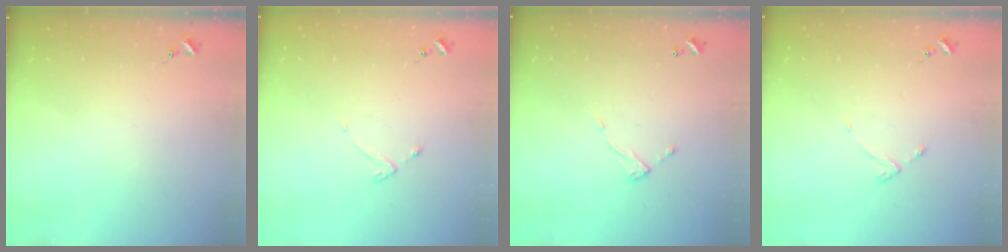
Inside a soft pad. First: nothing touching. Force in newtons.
{"total": 2.6, "press": 2.6, "slide": 0.5}
{"total": 6.4, "press": 6.4, "slide": 0.2}
{"total": 2.6, "press": 2.6, "slide": 0.5}